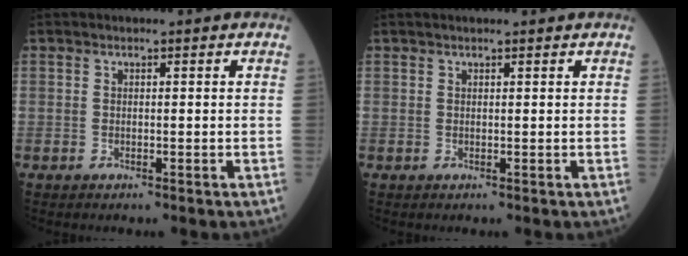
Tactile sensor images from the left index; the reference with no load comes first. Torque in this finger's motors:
{"motor_torque": [-0.19, -1.95, -0.14, -0.02]}